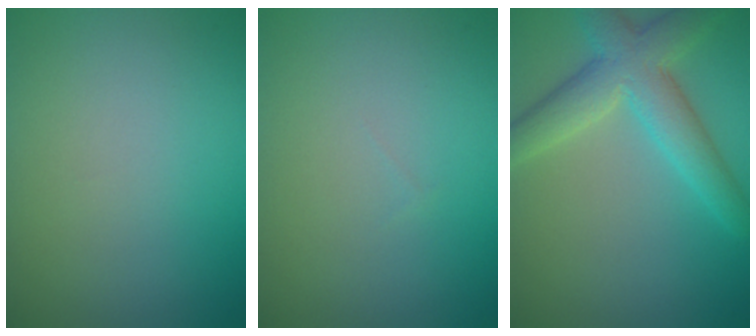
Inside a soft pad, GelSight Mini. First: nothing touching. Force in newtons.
{"total": 0.0}
{"total": 5.5, "press": 5.5, "slide": 0.4}